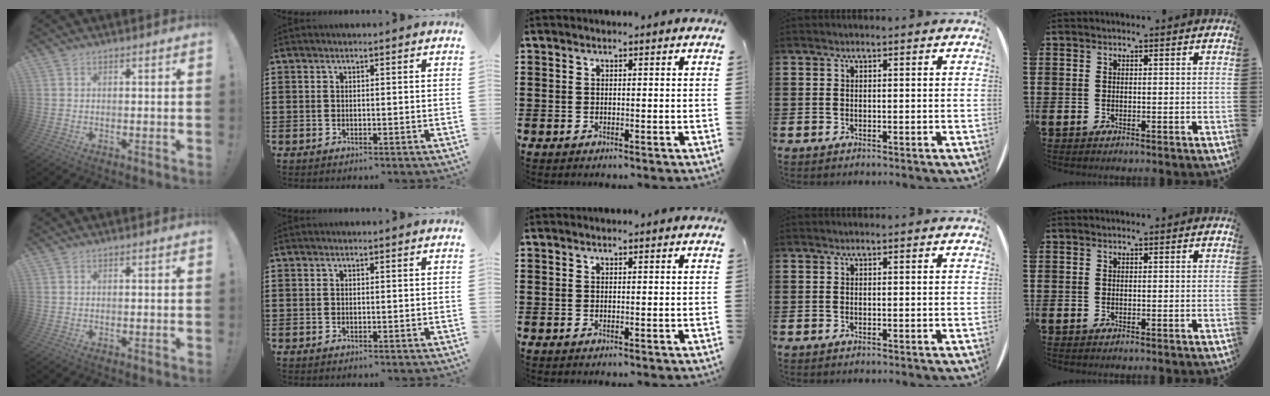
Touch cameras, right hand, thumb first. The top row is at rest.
{}